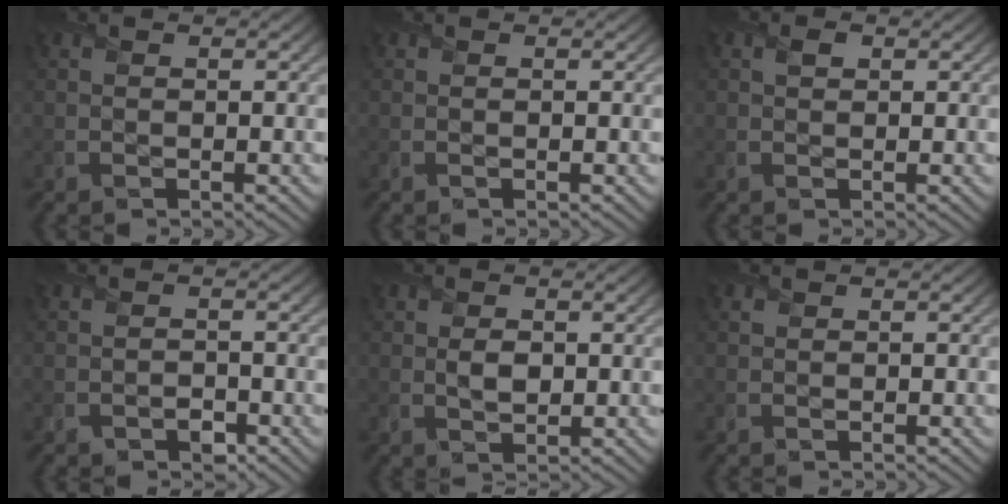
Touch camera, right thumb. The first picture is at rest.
{"total": 0.0}
{"total": 1.1, "force": [0.5, 0.8, 0.6], "torque": [-0.012, 0.000, 0.006]}
{"total": 1.8, "force": [-1.0, 1.3, 0.8], "torque": [-0.011, -0.004, -0.020]}
{"total": 2.2, "force": [0.3, 1.6, 1.5], "torque": [-0.031, -0.005, 0.005]}
{"total": 0.7, "force": [0.3, 0.7, 0.2], "torque": [-0.003, -0.003, 0.004]}